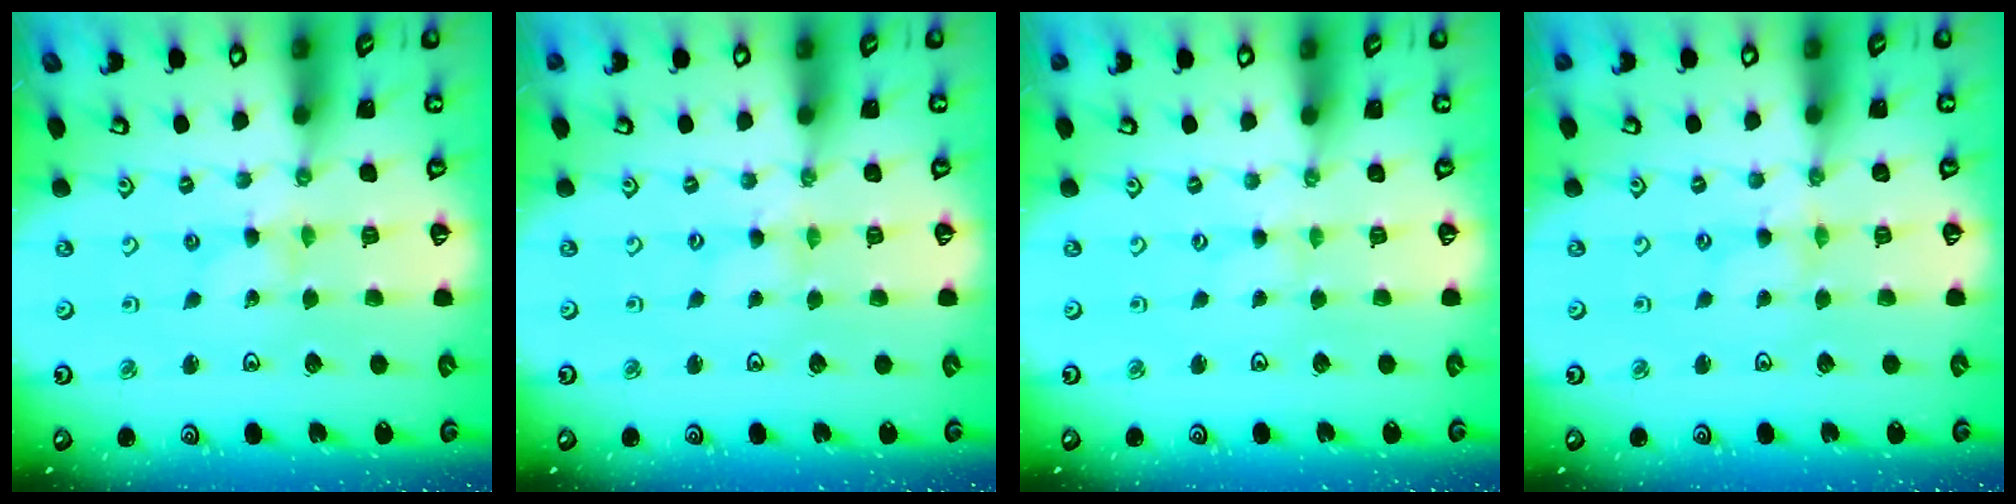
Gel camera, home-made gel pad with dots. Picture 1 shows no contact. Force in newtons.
{"total": 1.1, "press": 1.1, "slide": 0.1}
{"total": 0.0}
{"total": 1.5, "press": 1.5, "slide": 0.2}